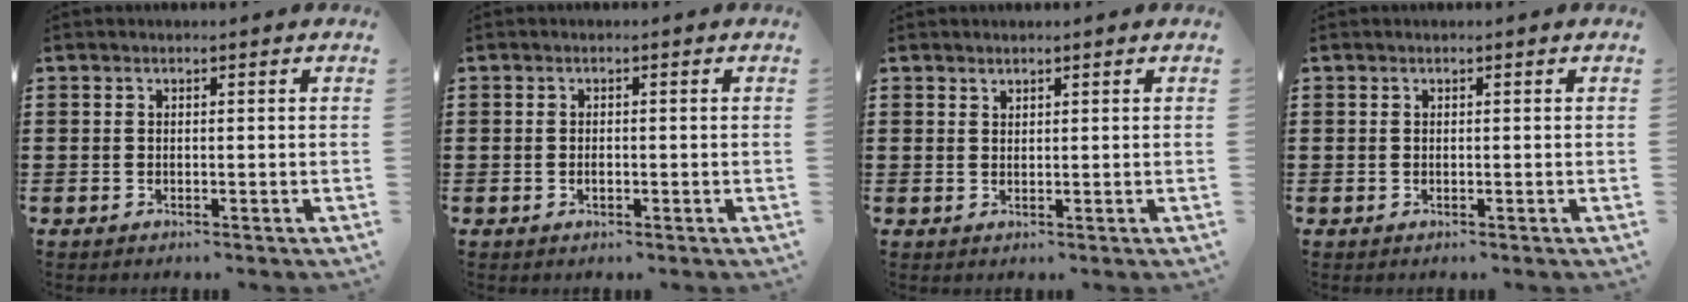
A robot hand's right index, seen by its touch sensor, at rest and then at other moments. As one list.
[{"total": 1.0, "force": [-0.3, 0.5, 0.7], "torque": [-0.015, 0.000, -0.006]}, {"total": 1.0, "force": [0.9, 0.3, -0.1], "torque": [-0.001, 0.001, 0.018]}, {"total": 0.0}]